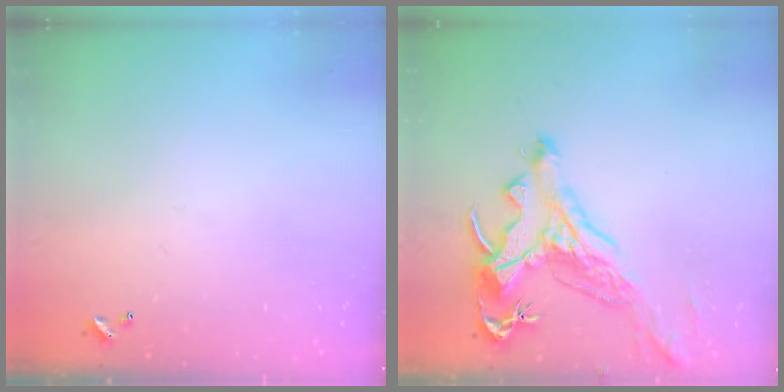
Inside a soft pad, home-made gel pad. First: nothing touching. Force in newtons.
{"total": 2.2, "press": 1.7, "slide": 1.3}